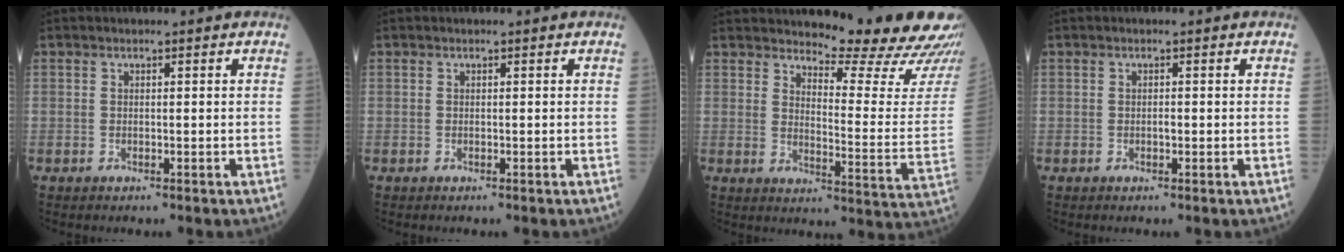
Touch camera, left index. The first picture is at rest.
{"total": 0.0}
{"total": 16.3, "force": [15.2, -0.2, 5.7], "torque": [-0.082, -0.110, 0.176]}
{"total": 0.6, "force": [-0.4, 0.2, 0.4], "torque": [-0.008, -0.003, -0.008]}